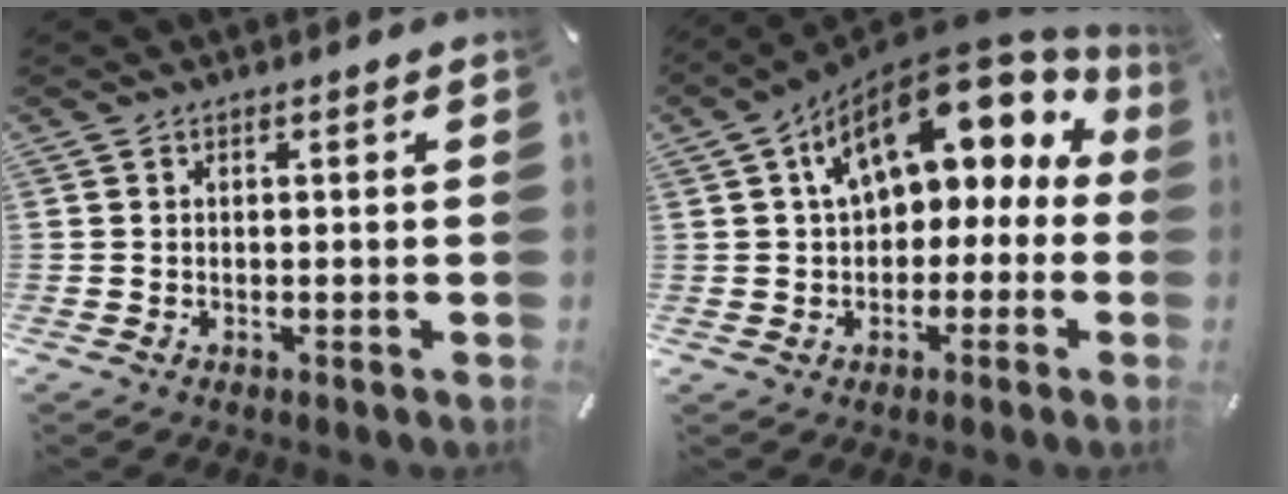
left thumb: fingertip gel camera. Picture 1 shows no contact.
{"total": 14.3, "force": [6.4, 8.6, 9.5], "torque": [-0.142, -0.039, 0.111]}